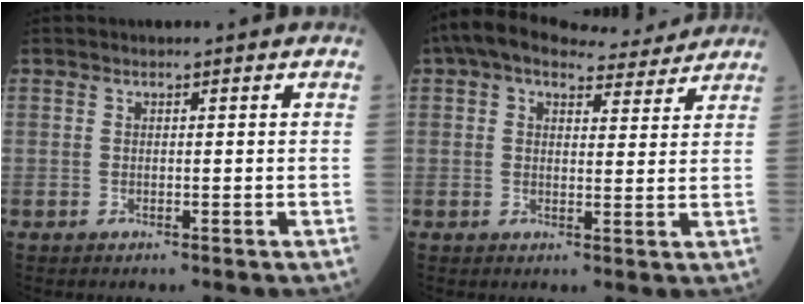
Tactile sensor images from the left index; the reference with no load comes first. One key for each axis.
{"total": 10.9, "fx": 9.4, "fy": 3.4, "fz": 4.2, "tx": -0.061, "ty": 0.034, "tz": 0.126}